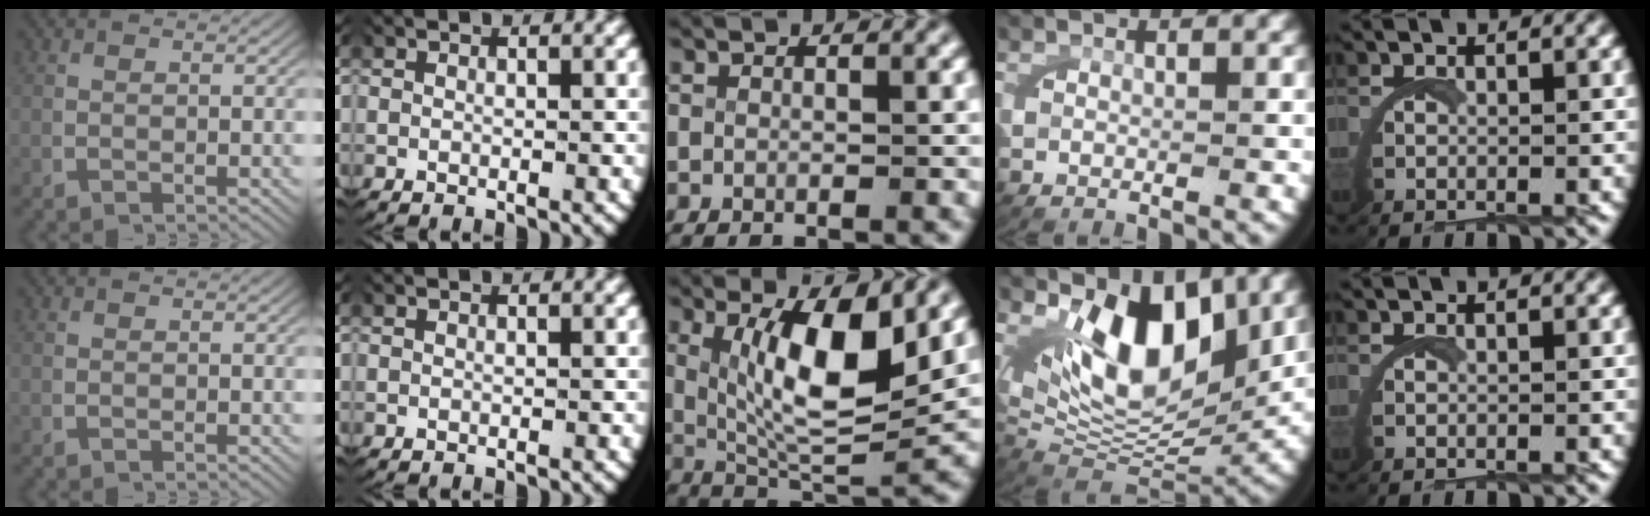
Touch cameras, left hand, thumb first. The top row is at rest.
{"middle": {"total": 9.0, "force": [2.3, 3.6, 7.9], "torque": [-0.152, -0.021, 0.052]}, "ring": {"total": 12.3, "force": [2.9, 7.8, 9.0], "torque": [-0.183, -0.024, 0.059]}}